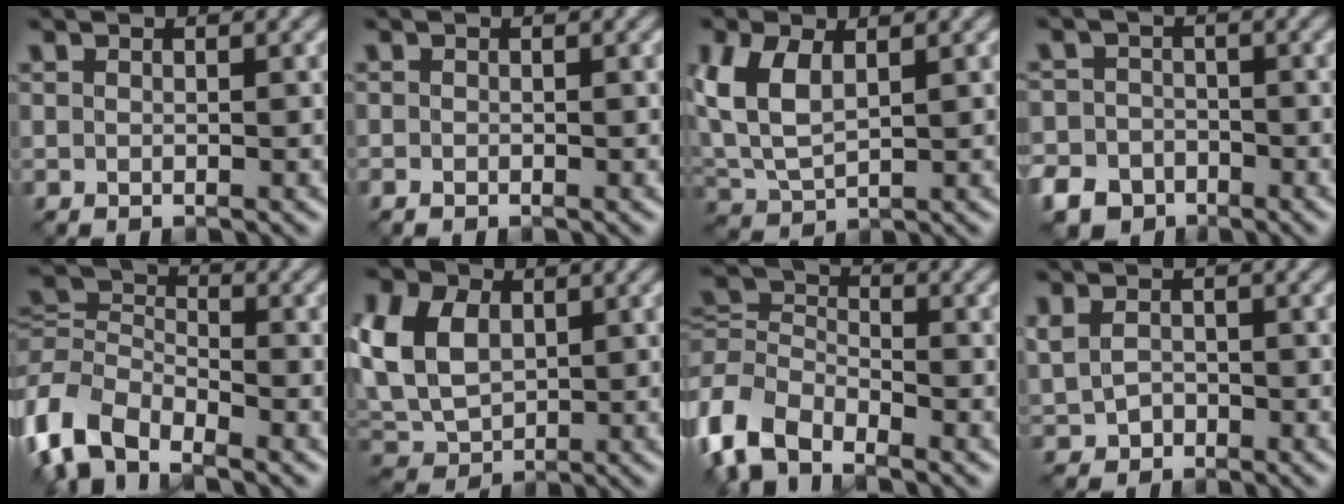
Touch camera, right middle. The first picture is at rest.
{"total": 0.5, "force": [-0.4, 0.3, 0.2], "torque": [-0.004, 0.001, -0.008]}
{"total": 5.4, "force": [1.8, 2.8, 4.3], "torque": [-0.105, 0.010, 0.037]}
{"total": 6.5, "force": [-4.0, 4.9, 1.4], "torque": [-0.017, -0.015, -0.083]}
{"total": 6.8, "force": [-4.0, 3.6, 4.2], "torque": [-0.095, 0.008, -0.095]}
{"total": 8.2, "force": [1.6, 5.7, 5.7], "torque": [-0.145, 0.017, 0.024]}
{"total": 6.2, "force": [-3.6, 3.5, 3.7], "torque": [-0.090, 0.006, -0.085]}
{"total": 2.0, "force": [-0.4, 1.6, 1.1], "torque": [-0.027, 0.002, -0.005]}